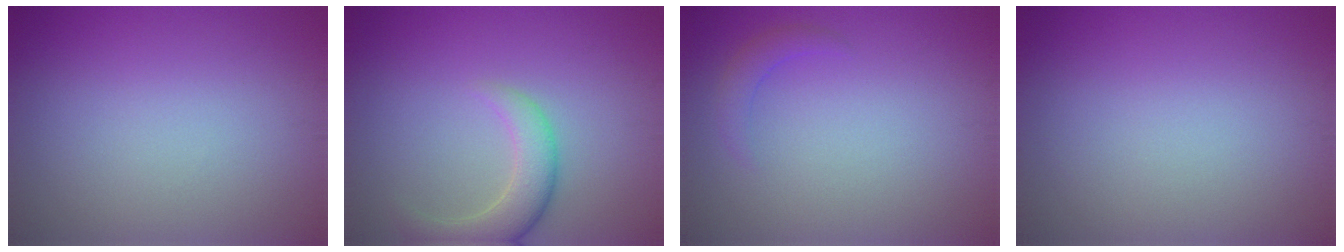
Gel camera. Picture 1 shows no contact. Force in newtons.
{"total": 4.1, "press": 4.1, "slide": 0.3}
{"total": 1.4, "press": 1.4, "slide": 0.0}
{"total": 0.0}